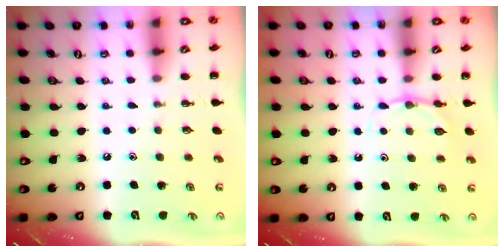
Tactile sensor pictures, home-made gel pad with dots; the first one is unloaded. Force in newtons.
{"total": 5.9, "press": 5.7, "slide": 1.7}